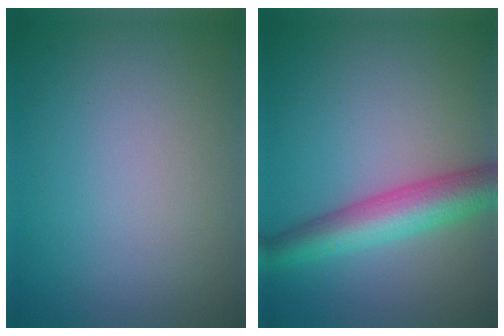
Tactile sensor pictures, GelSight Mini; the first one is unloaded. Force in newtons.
{"total": 5.6, "press": 5.6, "slide": 0.1}